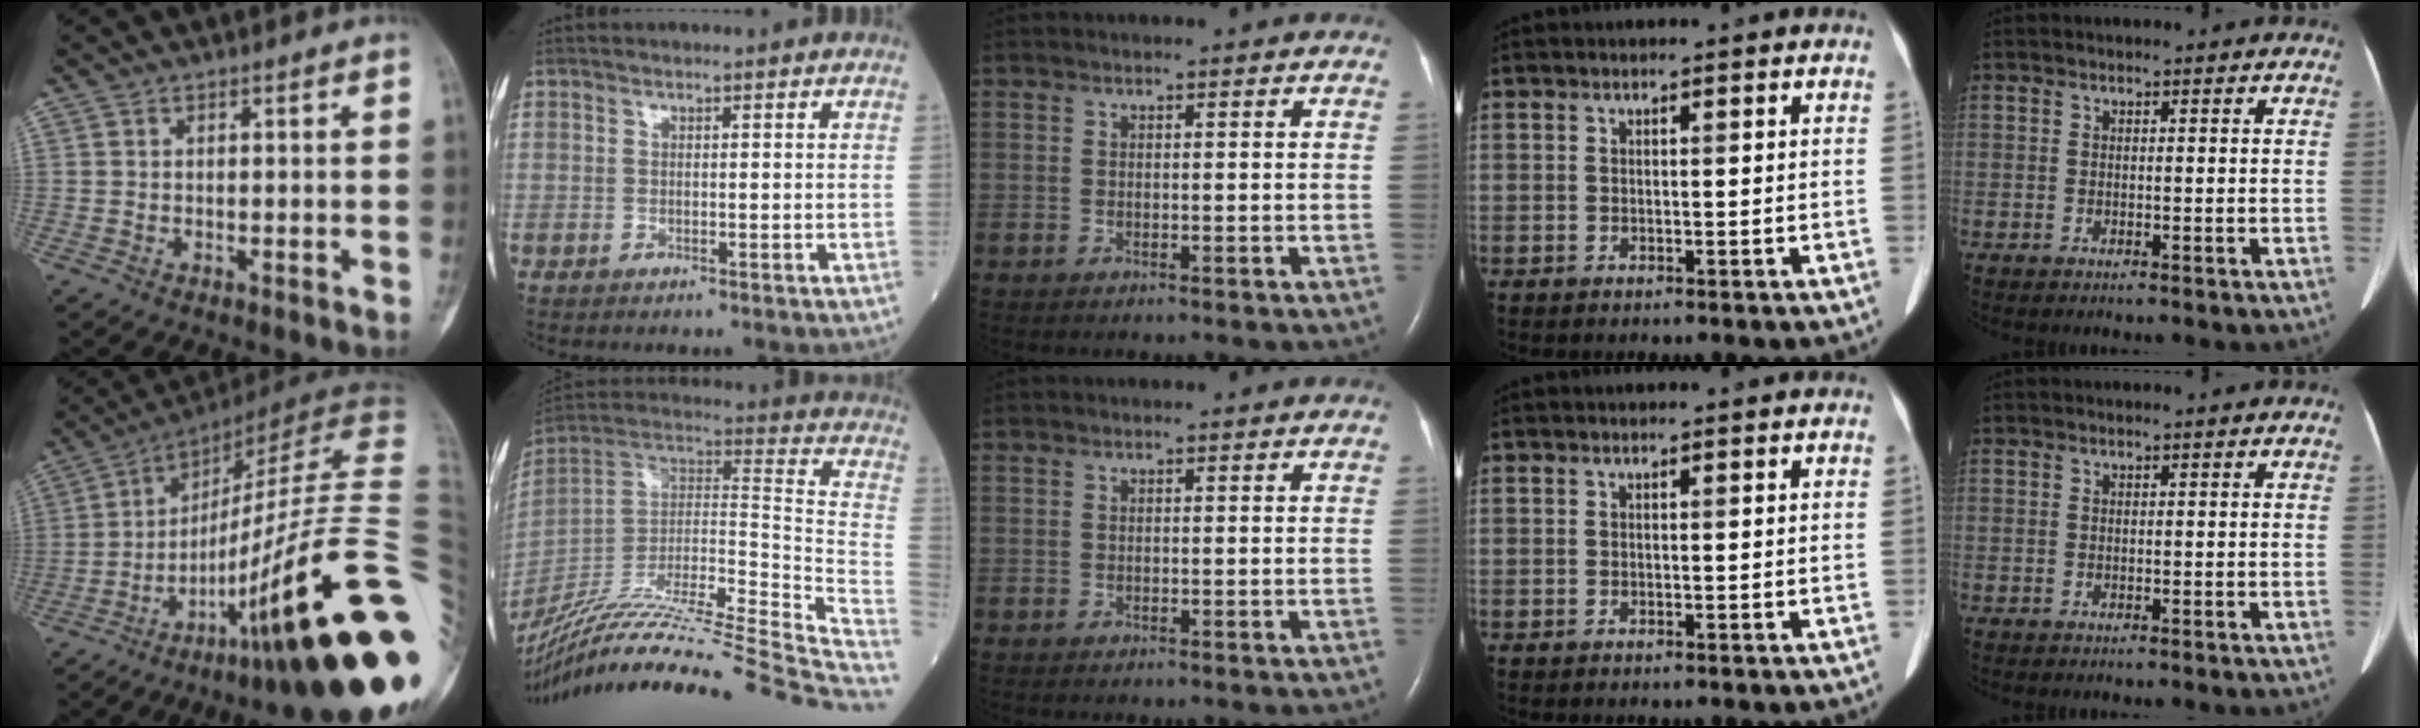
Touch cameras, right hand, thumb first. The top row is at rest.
{"thumb": {"total": 35.0, "force": [-8.6, 6.1, 33.3], "torque": [-0.425, 0.036, -0.140]}, "index": {"total": 36.1, "force": [-29.8, 0.5, 20.3], "torque": [-0.244, -0.035, -0.453]}}